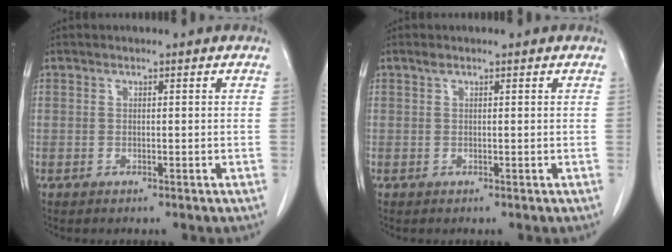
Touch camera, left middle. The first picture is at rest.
{"total": 0.6, "force": [0.4, 0.2, 0.4], "torque": [-0.015, 0.015, 0.009]}